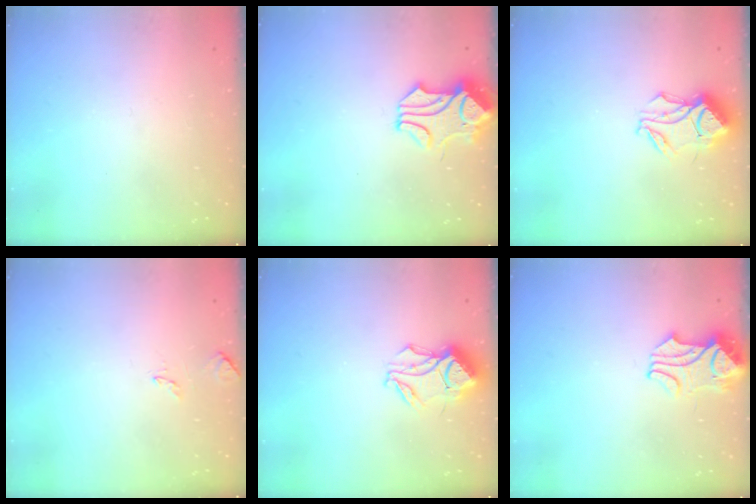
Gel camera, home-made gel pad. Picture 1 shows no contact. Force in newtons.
{"total": 0.9, "press": 0.2, "slide": 0.9}
{"total": 11.9, "press": 11.8, "slide": 0.9}
{"total": 4.9, "press": 4.8, "slide": 0.8}
{"total": 11.9, "press": 11.8, "slide": 0.9}
{"total": 2.1, "press": 2.0, "slide": 0.5}